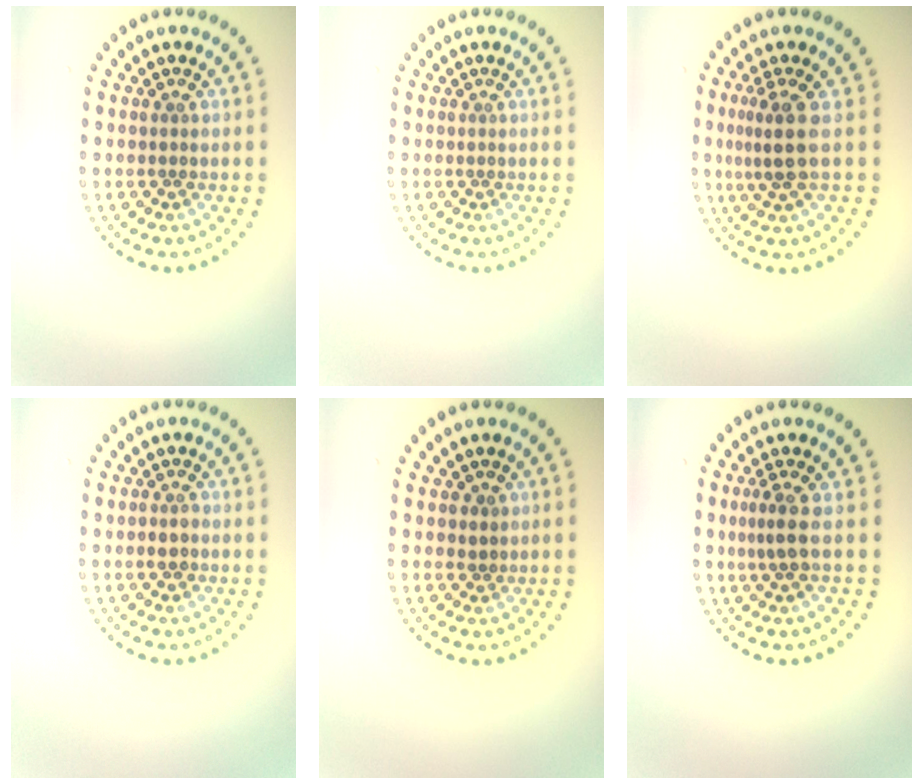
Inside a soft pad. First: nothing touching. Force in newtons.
{"total": 0.0}
{"total": 2.8, "press": 2.1, "slide": 1.8}
{"total": 1.2, "press": 1.1, "slide": 0.5}
{"total": 0.6, "press": 0.4, "slide": 0.5}
{"total": 1.9, "press": 1.3, "slide": 1.3}